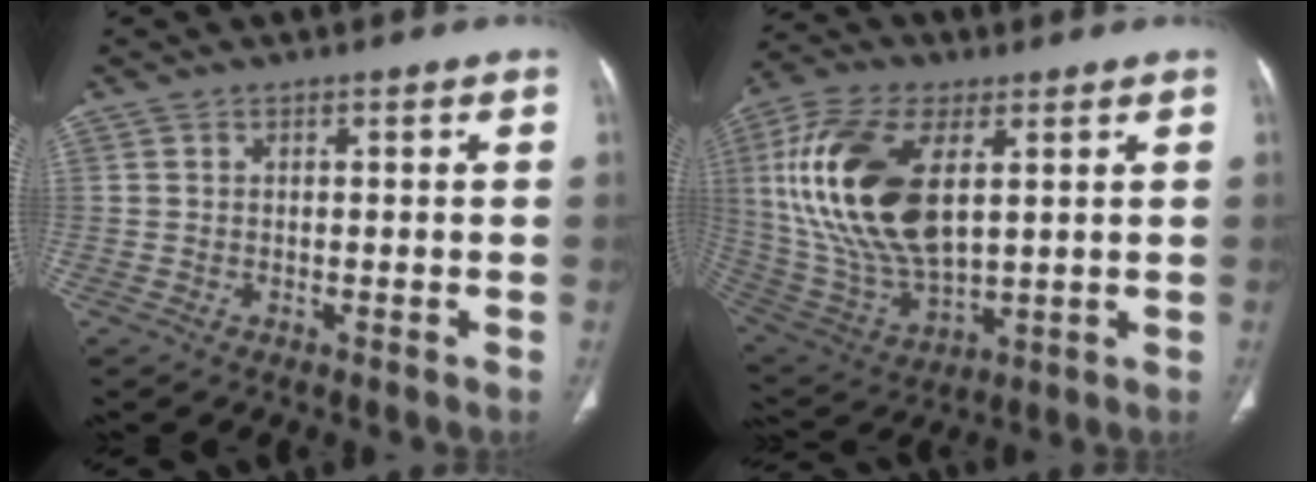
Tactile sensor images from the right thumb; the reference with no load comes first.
{"total": 22.8, "force": [5.2, 11.8, 18.8], "torque": [-0.385, -0.018, 0.101]}